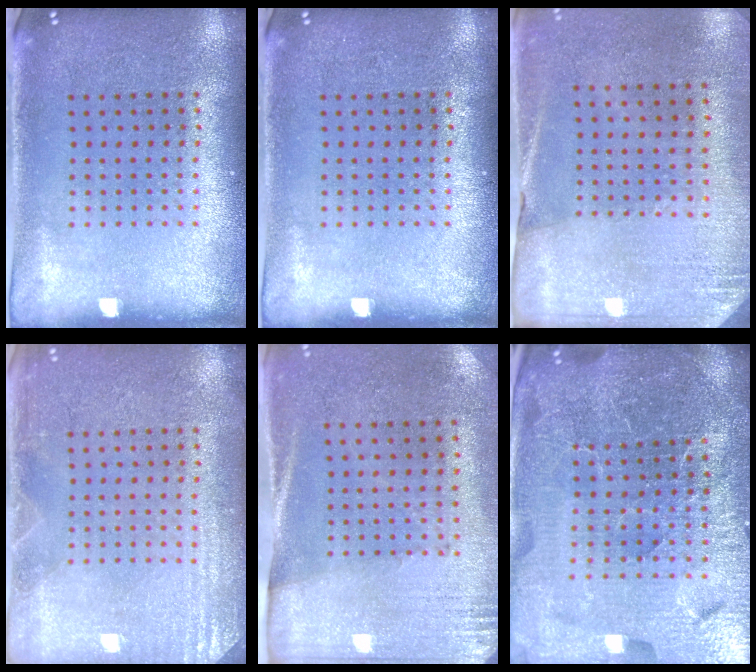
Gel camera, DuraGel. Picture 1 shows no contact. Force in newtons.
{"total": 0.0}
{"total": 2.7, "press": 2.4, "slide": 1.2}
{"total": 2.7, "press": 2.7, "slide": 0.3}
{"total": 2.8, "press": 2.4, "slide": 1.4}
{"total": 6.2, "press": 5.5, "slide": 2.8}